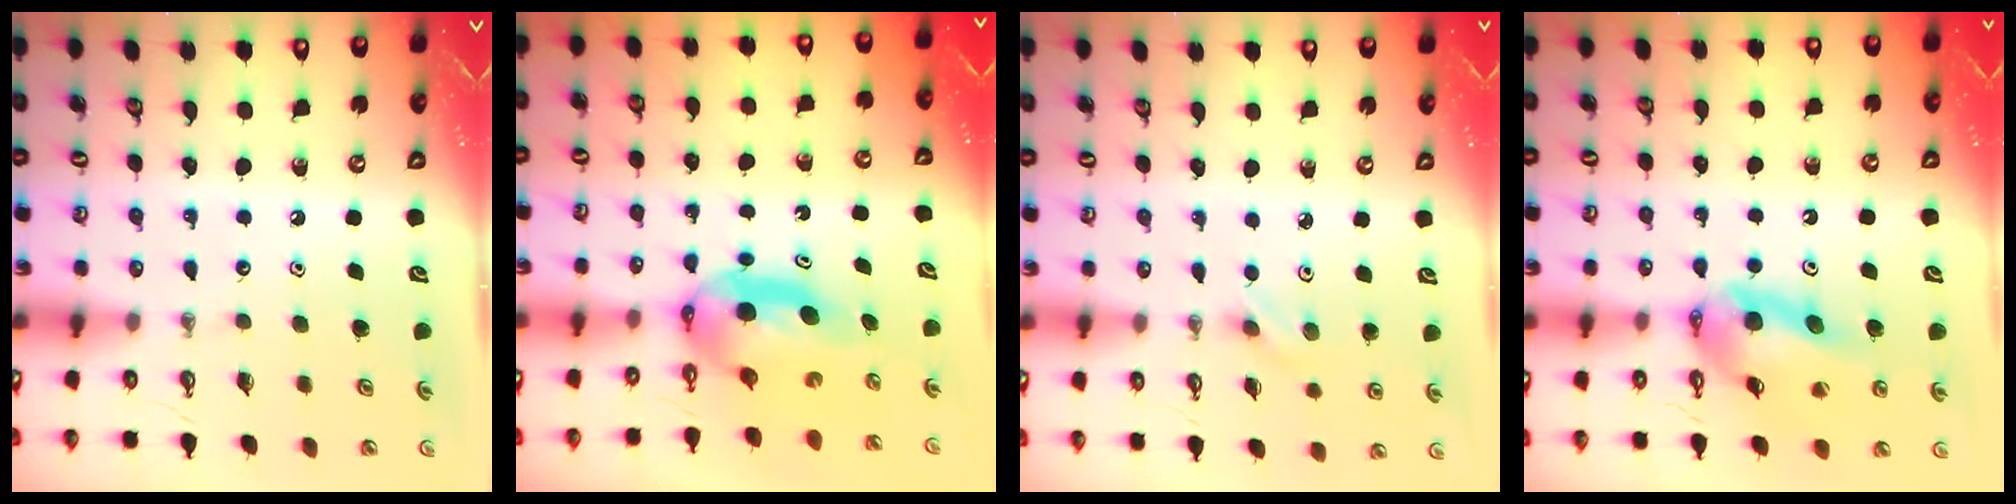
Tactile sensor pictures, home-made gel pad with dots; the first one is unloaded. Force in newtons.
{"total": 9.1, "press": 4.7, "slide": 7.8}
{"total": 2.7, "press": 2.3, "slide": 1.4}
{"total": 12.2, "press": 12.1, "slide": 1.8}